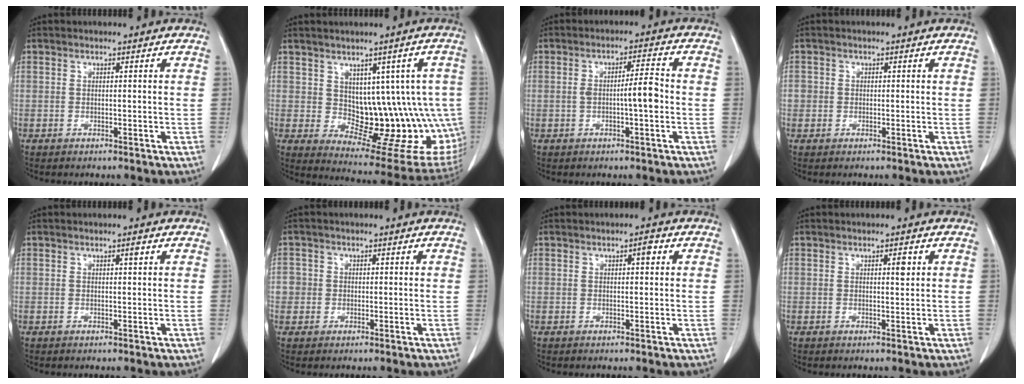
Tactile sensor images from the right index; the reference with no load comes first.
{"total": 14.9, "force": [0.1, 7.9, 12.6], "torque": [-0.127, 0.014, 0.024]}
{"total": 4.7, "force": [-0.7, 0.5, 4.7], "torque": [-0.079, 0.010, -0.009]}
{"total": 1.7, "force": [-0.1, 1.6, 0.3], "torque": [0.002, 0.005, -0.003]}
{"total": 0.7, "force": [0.4, 0.1, 0.6], "torque": [-0.011, 0.002, 0.004]}
{"total": 2.5, "force": [-0.1, 2.5, 0.2], "torque": [0.012, 0.007, -0.004]}
{"total": 1.4, "force": [0.5, 0.4, 1.3], "torque": [-0.016, 0.004, 0.005]}
{"total": 1.5, "force": [0.5, 0.4, 1.3], "torque": [-0.021, 0.001, 0.008]}